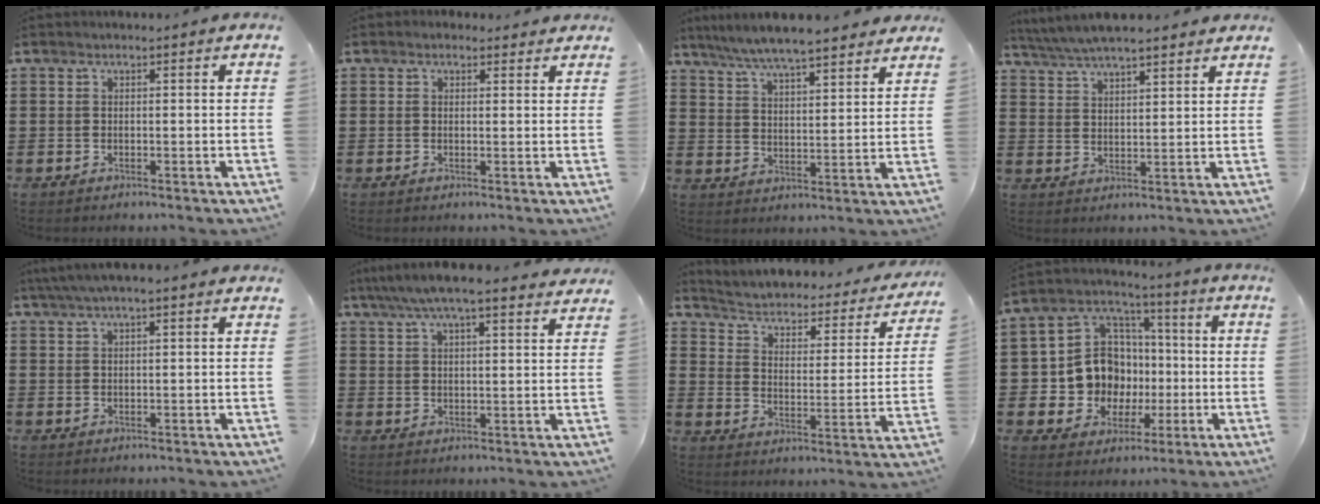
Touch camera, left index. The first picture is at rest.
{"total": 1.3, "force": [1.1, 0.6, 0.3], "torque": [-0.009, 0.006, 0.020]}
{"total": 6.2, "force": [5.9, 0.2, 2.0], "torque": [-0.061, -0.025, 0.104]}
{"total": 5.0, "force": [4.7, 0.5, 1.7], "torque": [-0.049, -0.014, 0.085]}
{"total": 2.8, "force": [2.0, 0.3, 2.0], "torque": [-0.043, 0.005, 0.036]}
{"total": 6.3, "force": [5.3, 0.6, 3.3], "torque": [-0.077, -0.013, 0.094]}
{"total": 1.9, "force": [1.5, 0.7, 1.1], "torque": [-0.035, -0.025, 0.012]}
{"total": 10.9, "force": [-0.7, 10.2, 3.8], "torque": [-0.133, 0.003, -0.007]}